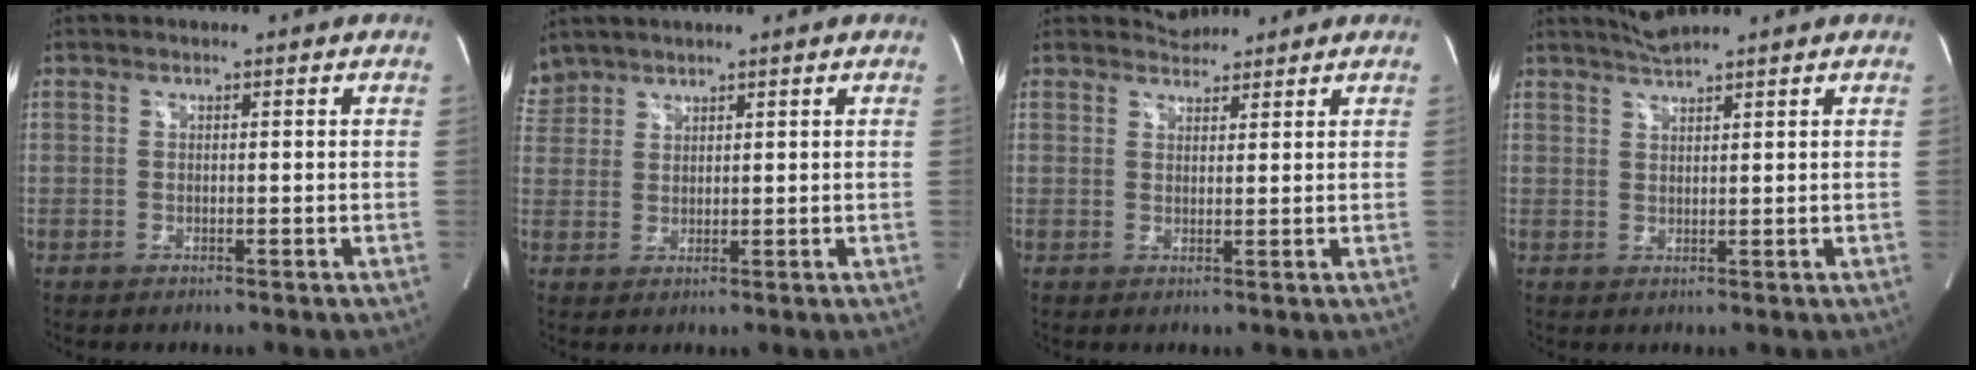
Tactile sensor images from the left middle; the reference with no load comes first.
{"total": 3.5, "force": [3.2, 1.3, -0.1], "torque": [-0.003, 0.018, 0.070]}
{"total": 2.4, "force": [2.3, 0.7, -0.3], "torque": [-0.001, 0.010, 0.039]}
{"total": 2.9, "force": [2.7, -0.5, 0.9], "torque": [-0.022, 0.007, 0.056]}